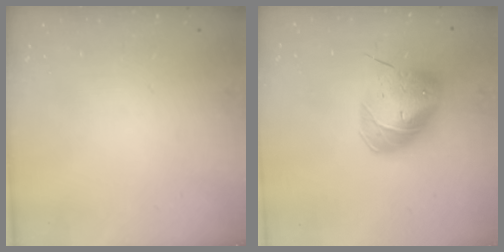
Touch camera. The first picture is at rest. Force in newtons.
{"total": 9.4, "press": 9.2, "slide": 1.8}